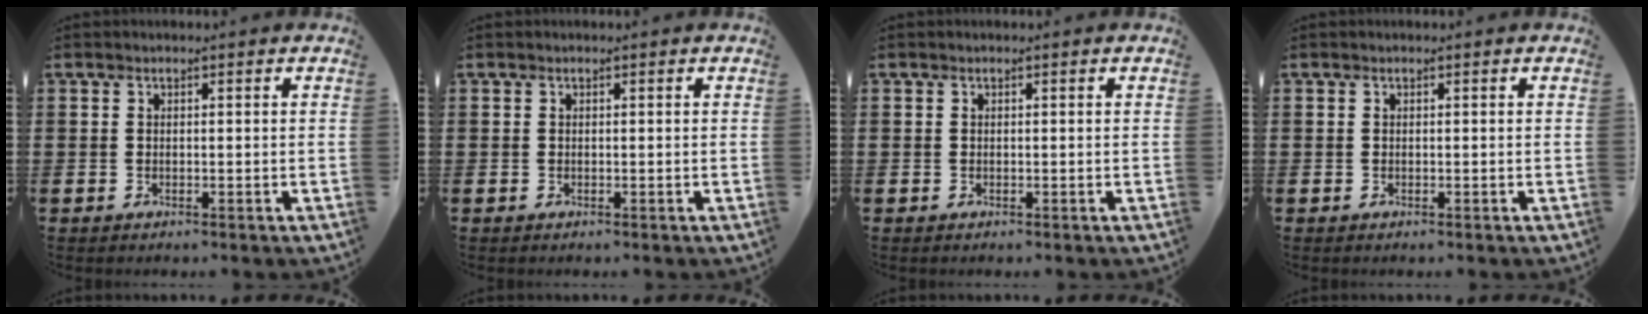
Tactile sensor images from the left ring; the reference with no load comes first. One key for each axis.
{"total": 0.0}
{"total": 0.0}
{"total": 0.0}